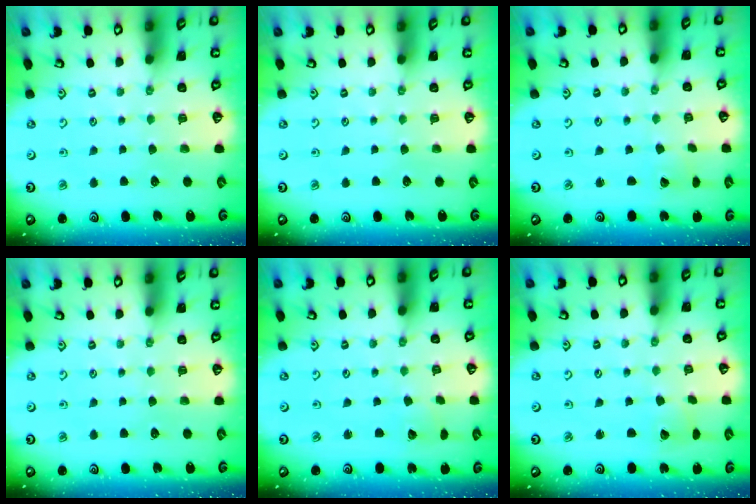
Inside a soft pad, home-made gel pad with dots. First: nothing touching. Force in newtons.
{"total": 0.0}
{"total": 1.5, "press": 1.5, "slide": 0.2}
{"total": 0.0}
{"total": 1.7, "press": 1.7, "slide": 0.1}
{"total": 2.3, "press": 2.3, "slide": 0.3}